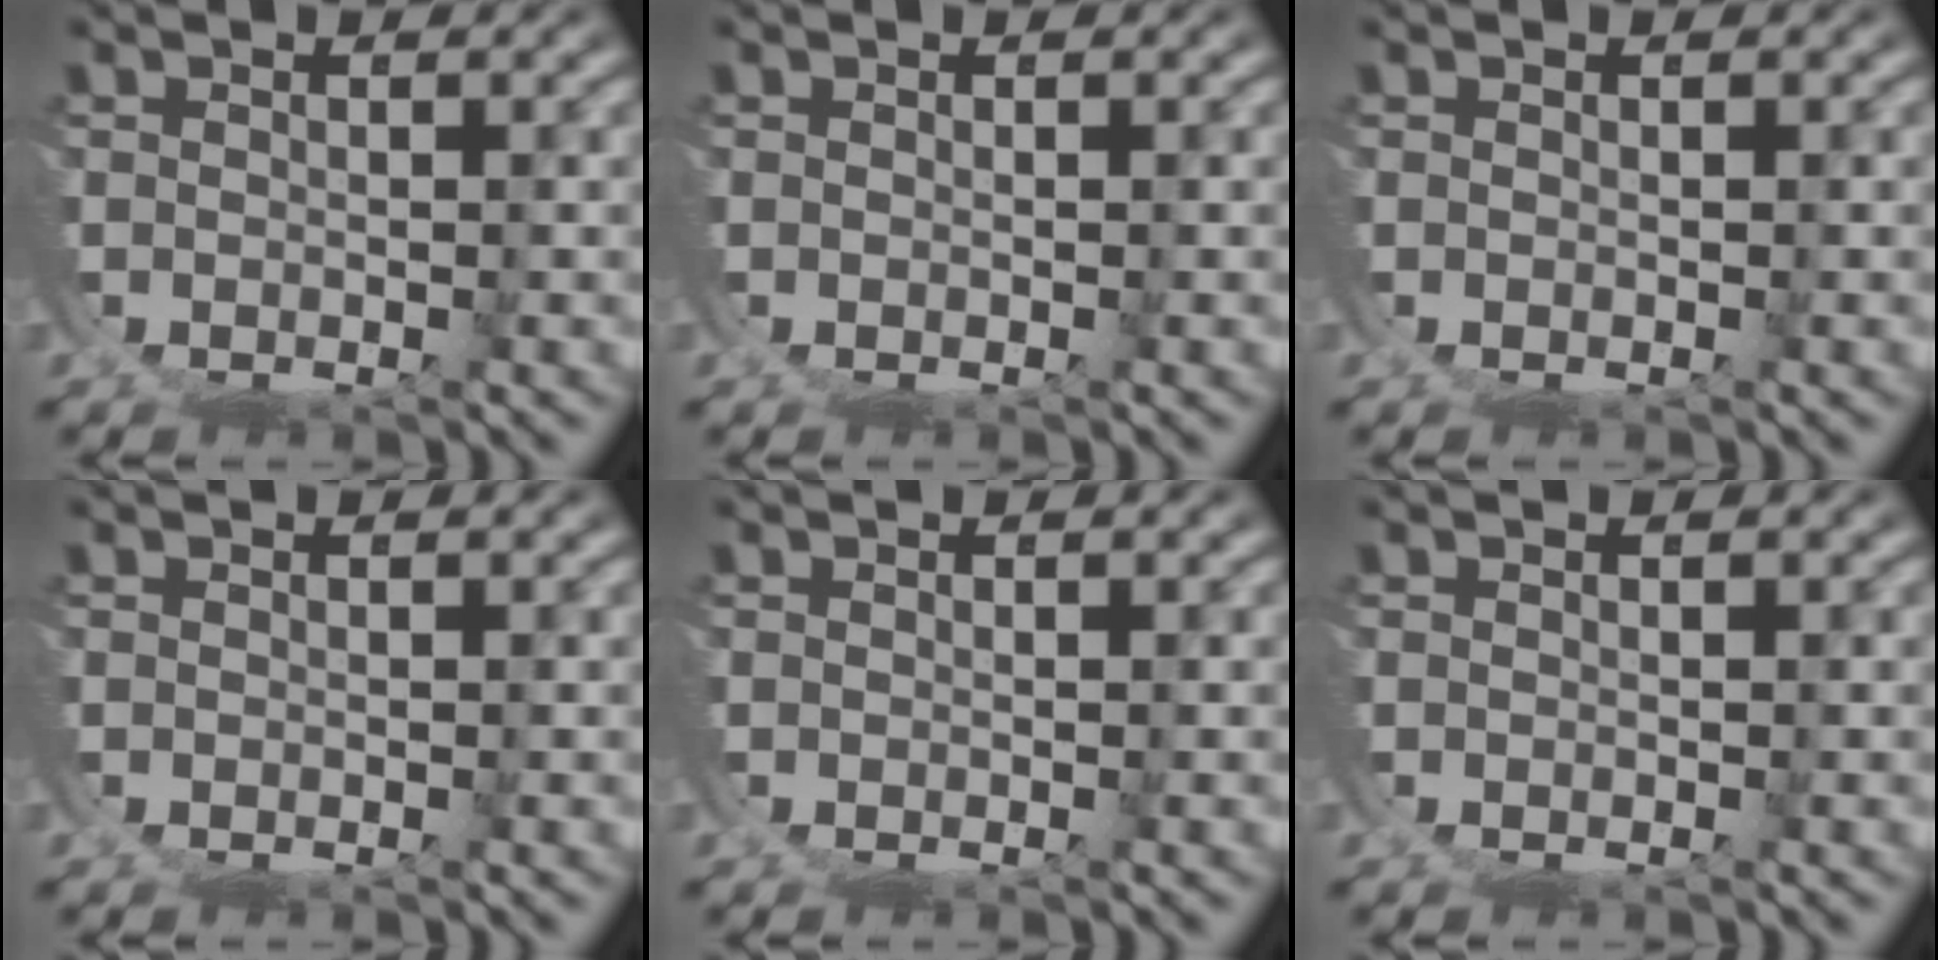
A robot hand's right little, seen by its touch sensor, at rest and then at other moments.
{"total": 0.0}
{"total": 0.0}
{"total": 0.0}
{"total": 0.0}
{"total": 0.0}